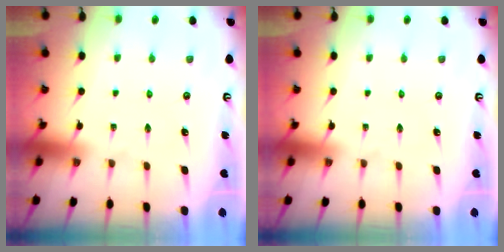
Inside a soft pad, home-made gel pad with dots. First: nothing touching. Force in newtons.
{"total": 0.0}